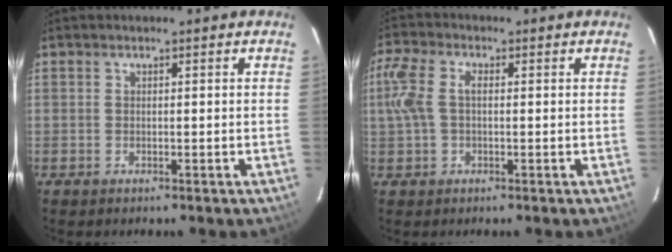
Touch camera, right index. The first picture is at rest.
{"total": 6.1, "force": [0.3, 3.4, 5.0], "torque": [-0.117, 0.014, 0.005]}